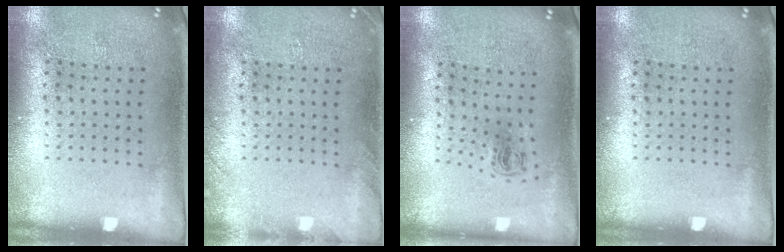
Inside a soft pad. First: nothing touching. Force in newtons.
{"total": 1.1, "press": 1.1, "slide": 0.1}
{"total": 0.5, "press": 0.4, "slide": 0.4}
{"total": 0.0}